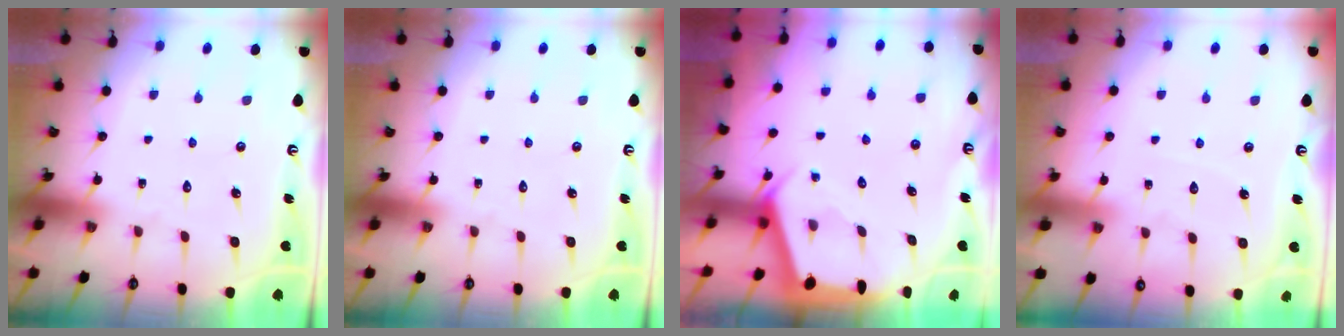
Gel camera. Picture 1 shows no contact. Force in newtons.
{"total": 0.0}
{"total": 2.4, "press": 2.4, "slide": 0.3}
{"total": 2.8, "press": 2.8, "slide": 0.4}